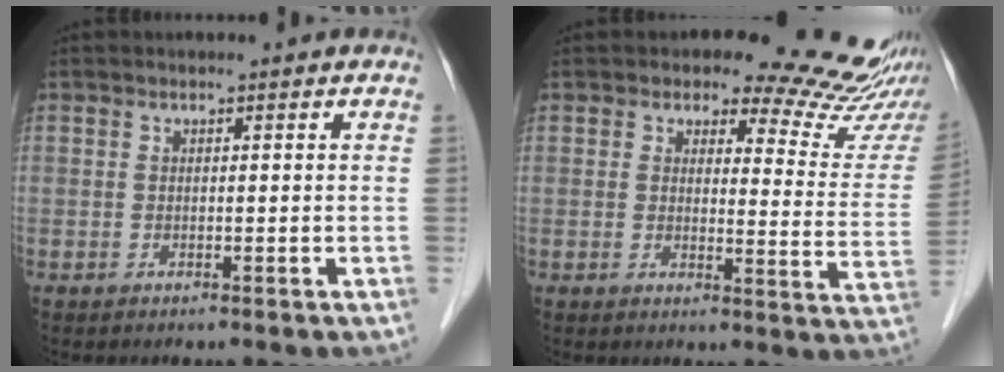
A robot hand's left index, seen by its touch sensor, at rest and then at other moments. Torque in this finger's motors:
{"motor_torque": [2.14, 0.00, 0.27, 0.00]}